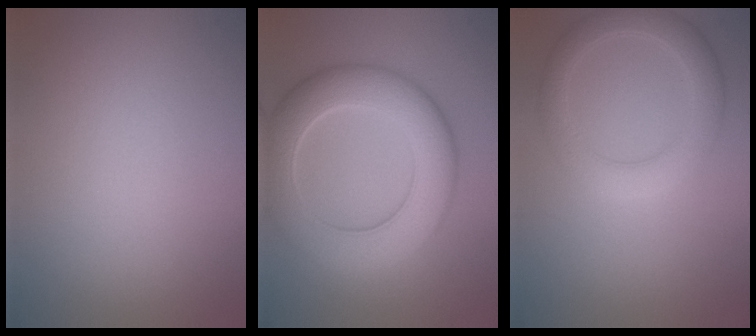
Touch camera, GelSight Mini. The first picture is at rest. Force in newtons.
{"total": 8.6, "press": 8.6, "slide": 0.4}
{"total": 3.8, "press": 3.8, "slide": 0.3}